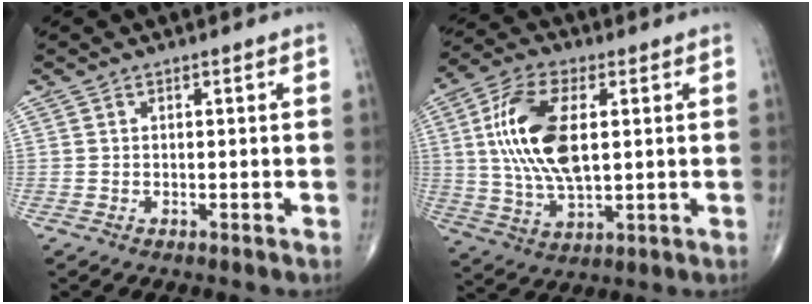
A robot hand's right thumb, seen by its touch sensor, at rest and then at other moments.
{"total": 15.7, "force": [2.6, 7.6, 13.5], "torque": [-0.269, -0.001, 0.050]}